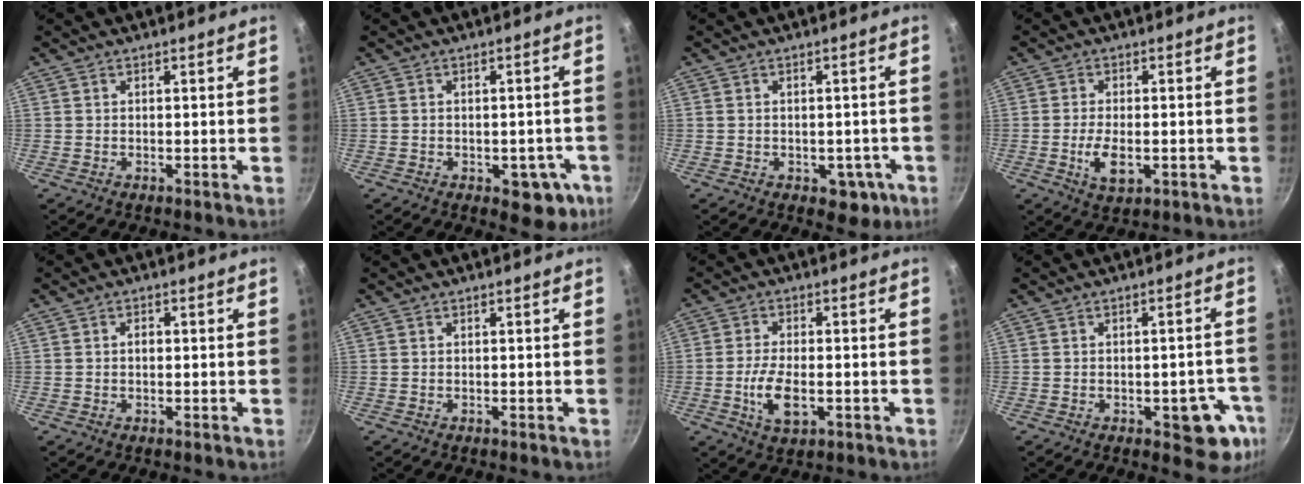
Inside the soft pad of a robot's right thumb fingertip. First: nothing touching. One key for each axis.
{"total": 8.1, "fx": -2.9, "fy": 4.8, "fz": 5.9, "tx": -0.031, "ty": 0.016, "tz": -0.027}
{"total": 5.4, "fx": -1.8, "fy": 3.8, "fz": 3.3, "tx": -0.012, "ty": 0.017, "tz": -0.008}
{"total": 6.0, "fx": -1.4, "fy": 3.0, "fz": 5.0, "tx": -0.095, "ty": -0.001, "tz": -0.022}
{"total": 1.5, "fx": 0.1, "fy": 1.0, "fz": 1.1, "tx": -0.017, "ty": 0.004, "tz": 0.000}
{"total": 0.0}
{"total": 7.5, "fx": -1.8, "fy": 3.7, "fz": 6.3, "tx": -0.122, "ty": 0.004, "tz": -0.033}
{"total": 9.2, "fx": -3.5, "fy": 4.6, "fz": 7.2, "tx": -0.030, "ty": 0.017, "tz": -0.042}